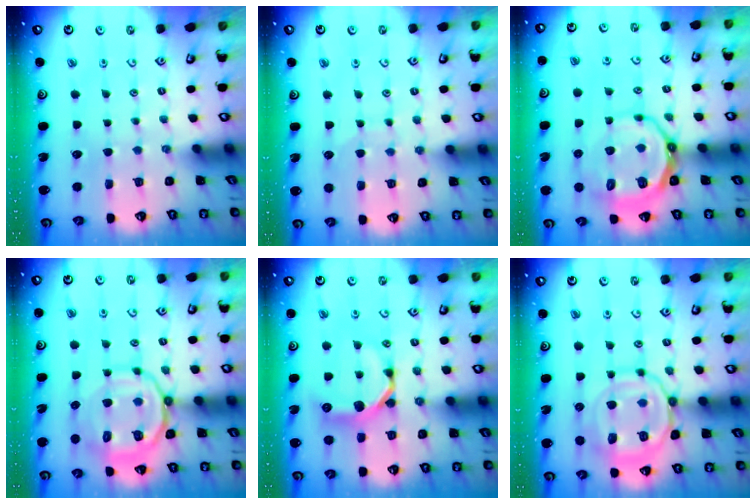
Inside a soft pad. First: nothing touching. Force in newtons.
{"total": 5.9, "press": 5.9, "slide": 0.4}
{"total": 12.7, "press": 12.3, "slide": 3.3}
{"total": 14.1, "press": 14.0, "slide": 2.1}
{"total": 10.8, "press": 10.8, "slide": 0.5}
{"total": 14.8, "press": 14.8, "slide": 1.2}